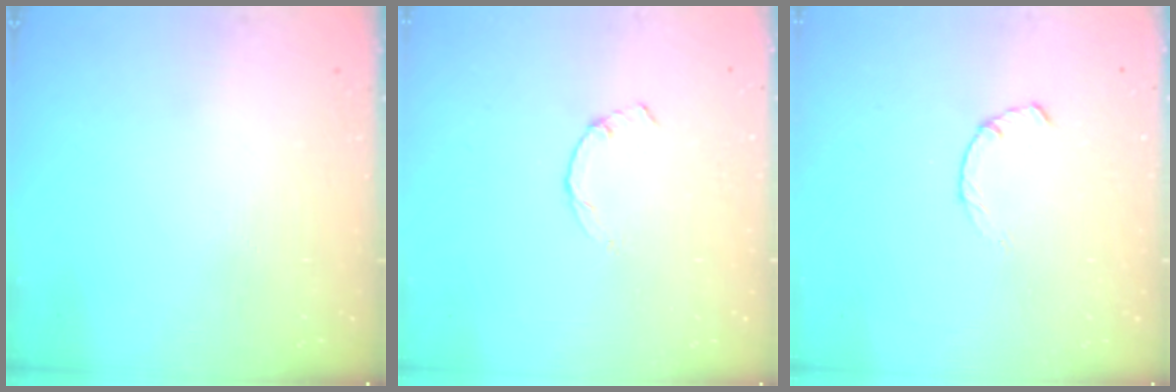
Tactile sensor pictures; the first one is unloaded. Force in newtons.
{"total": 0.8, "press": 0.7, "slide": 0.2}
{"total": 2.4, "press": 2.3, "slide": 0.4}